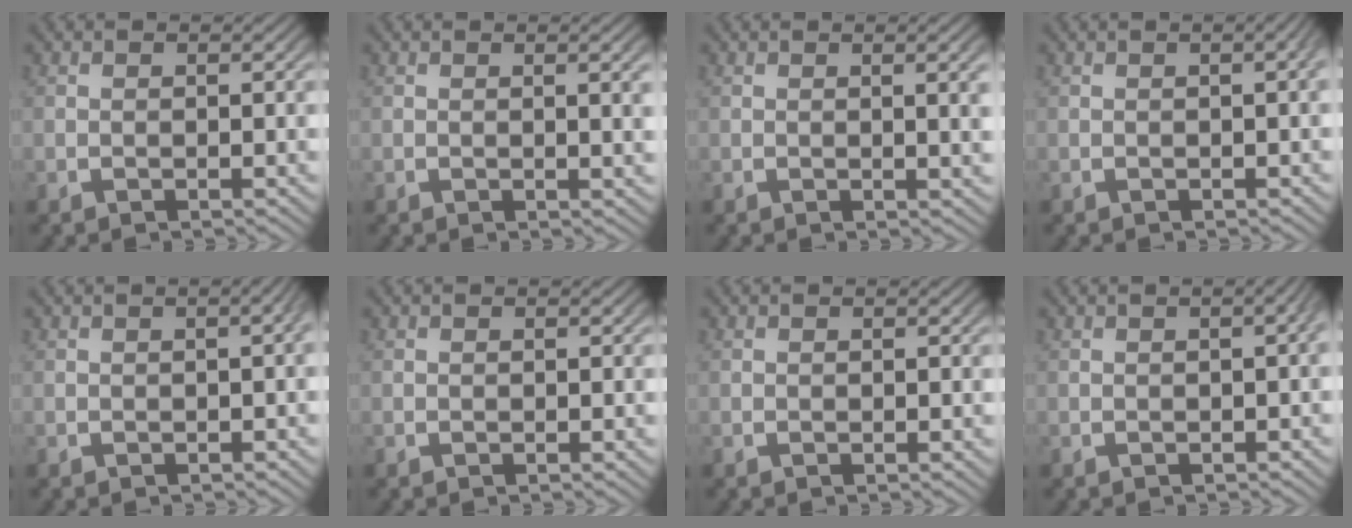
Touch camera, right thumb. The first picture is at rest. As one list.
[{"total": 1.3, "force": [0.4, -0.1, 1.2], "torque": [-0.017, 0.000, 0.008]}, {"total": 1.7, "force": [0.5, 0.0, 1.6], "torque": [-0.020, 0.000, 0.009]}, {"total": 1.5, "force": [0.0, 0.3, 1.4], "torque": [-0.017, 0.009, -0.001]}, {"total": 1.9, "force": [-0.2, 0.6, 1.8], "torque": [-0.022, 0.008, -0.004]}, {"total": 0.0}, {"total": 0.0}, {"total": 2.2, "force": [-0.1, 0.8, 2.1], "torque": [-0.026, 0.010, -0.004]}]